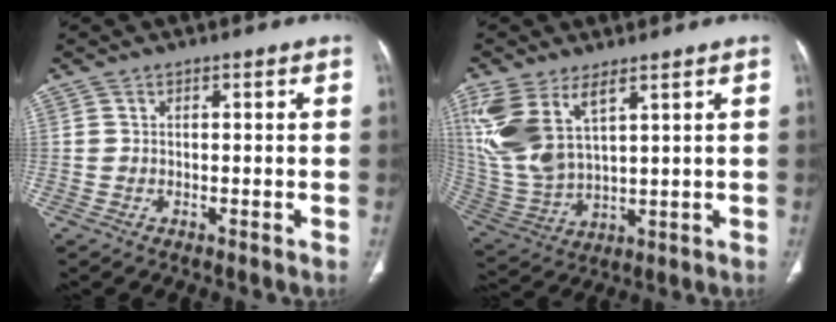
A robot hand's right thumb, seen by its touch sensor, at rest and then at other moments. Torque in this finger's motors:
{"motor_torque": [0.51, 2.04, 1.36, 1.10, 0.22]}